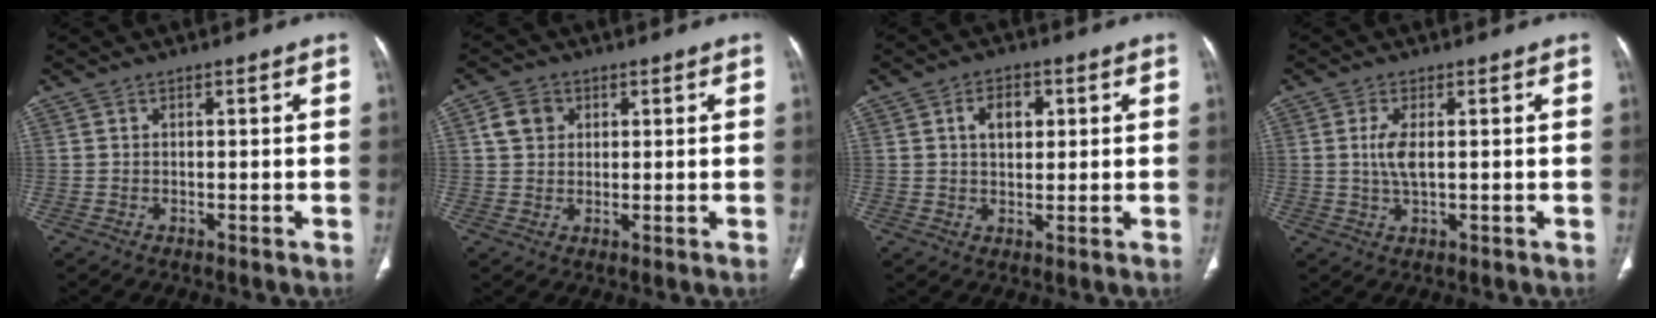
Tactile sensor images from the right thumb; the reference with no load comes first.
{"total": 4.6, "force": [1.5, 3.8, 2.1], "torque": [-0.024, 0.001, 0.028]}
{"total": 5.5, "force": [1.6, 3.7, 3.7], "torque": [-0.040, -0.001, 0.024]}
{"total": 3.9, "force": [0.5, 1.4, 3.6], "torque": [-0.087, -0.003, 0.013]}